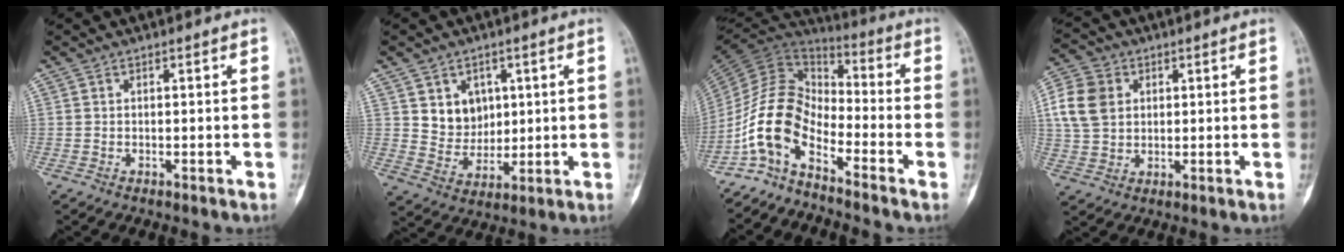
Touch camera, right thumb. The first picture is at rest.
{"total": 7.7, "force": [2.5, 6.4, 3.3], "torque": [-0.023, -0.017, 0.054]}
{"total": 11.3, "force": [-6.7, 5.7, 7.1], "torque": [-0.131, 0.081, -0.148]}
{"total": 9.9, "force": [2.3, 7.9, 5.6], "torque": [-0.103, 0.004, 0.043]}